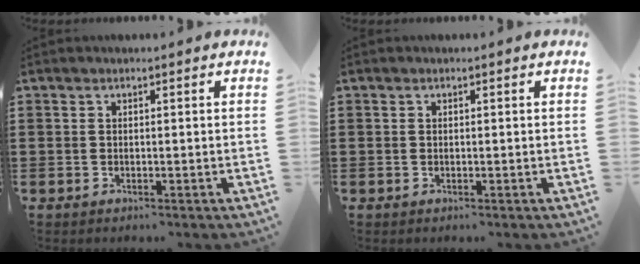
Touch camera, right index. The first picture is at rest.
{"total": 0.0}